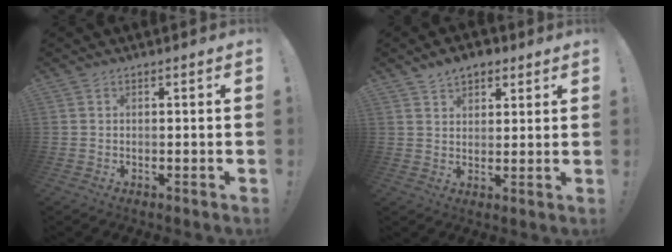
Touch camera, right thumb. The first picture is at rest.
{"total": 5.7, "force": [3.9, 3.6, 1.9], "torque": [-0.020, -0.014, 0.070]}